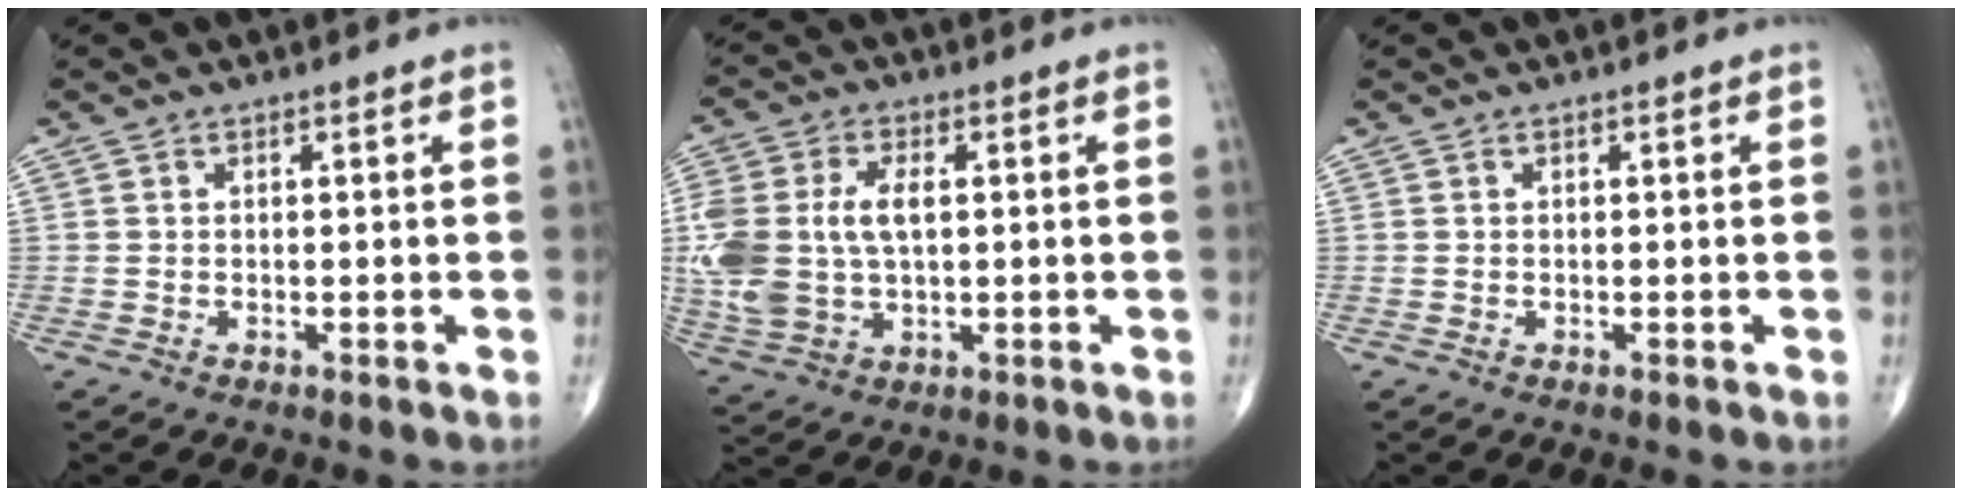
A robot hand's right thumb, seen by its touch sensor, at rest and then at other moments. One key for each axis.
{"total": 14.3, "fx": 0.9, "fy": 8.6, "fz": 11.4, "tx": -0.268, "ty": 0.006, "tz": 0.026}
{"total": 0.0}